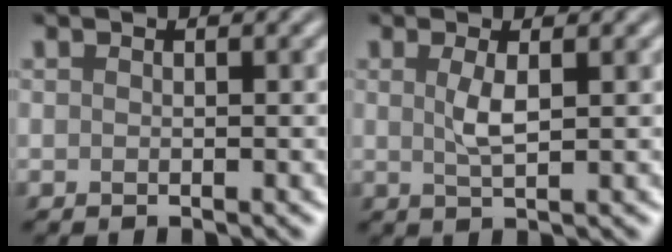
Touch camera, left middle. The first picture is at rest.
{"total": 2.1, "force": [0.5, 0.5, 1.9], "torque": [-0.042, -0.001, 0.011]}